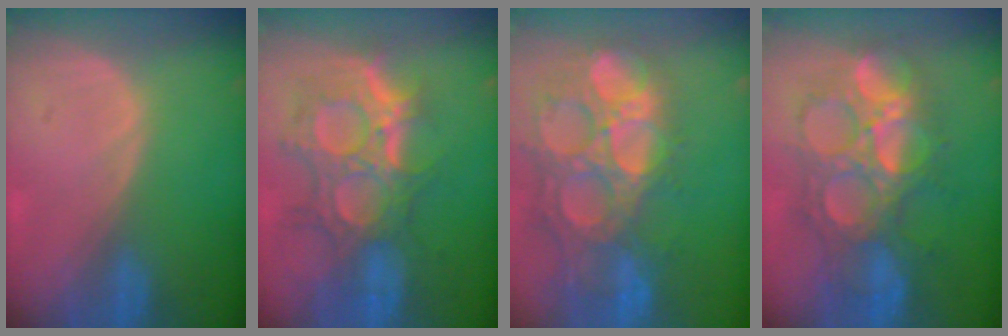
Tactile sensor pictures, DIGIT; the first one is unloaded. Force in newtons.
{"total": 11.8, "press": 10.6, "slide": 5.2}
{"total": 15.4, "press": 12.8, "slide": 8.6}
{"total": 10.8, "press": 10.8, "slide": 0.9}